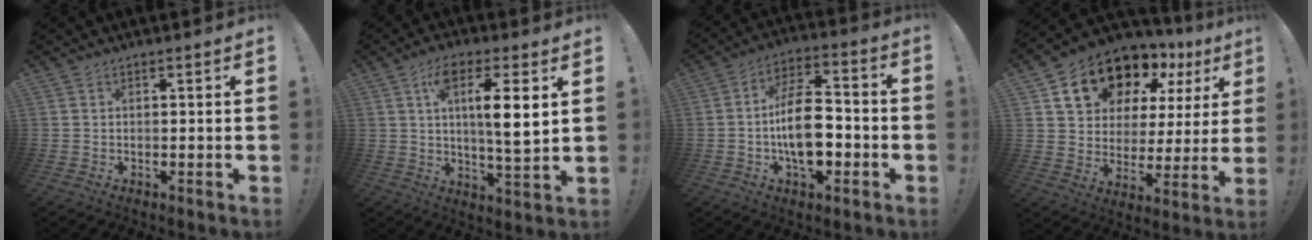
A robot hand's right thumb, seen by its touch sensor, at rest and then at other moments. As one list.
[{"total": 11.8, "force": [3.5, 2.6, 11.0], "torque": [-0.180, -0.004, 0.051]}, {"total": 15.2, "force": [-3.2, 8.3, 12.3], "torque": [-0.229, 0.019, -0.057]}, {"total": 16.2, "force": [11.4, 9.5, 6.4], "torque": [-0.097, -0.083, 0.216]}]